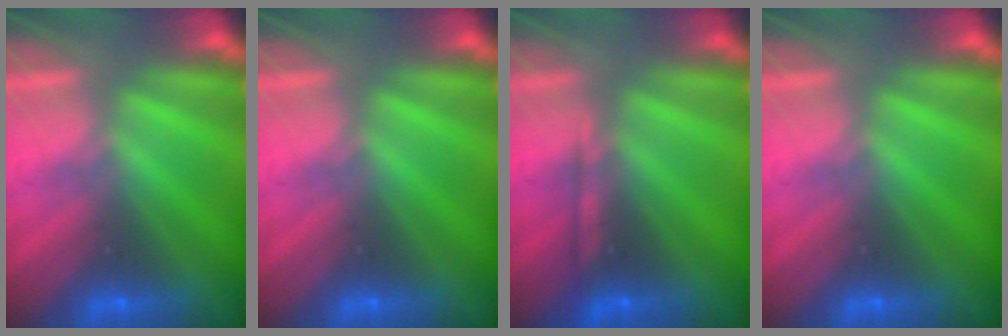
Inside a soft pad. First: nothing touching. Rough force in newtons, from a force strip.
{"total": 0.0}
{"total": 2.1}
{"total": 0.0}